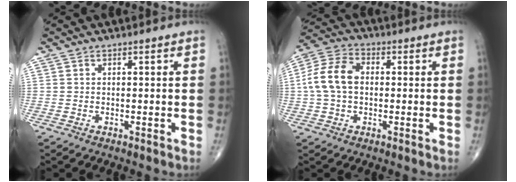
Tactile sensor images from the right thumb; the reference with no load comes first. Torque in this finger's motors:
{"motor_torque": [1.57, 1.55, 0.89, 0.11, 0.06]}